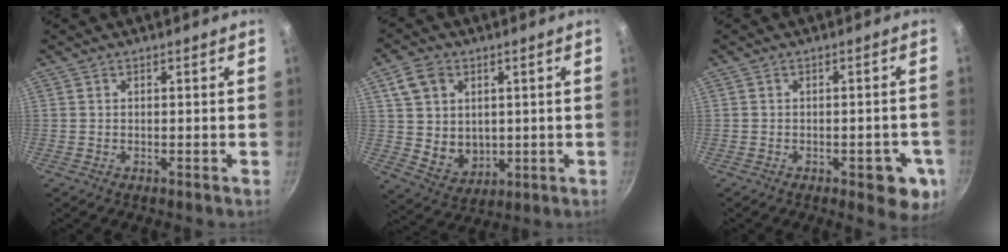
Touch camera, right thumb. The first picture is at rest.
{"total": 10.1, "force": [2.4, 8.3, 5.3], "torque": [-0.072, -0.016, 0.058]}
{"total": 7.8, "force": [-2.7, 3.5, 6.4], "torque": [-0.048, 0.009, -0.029]}